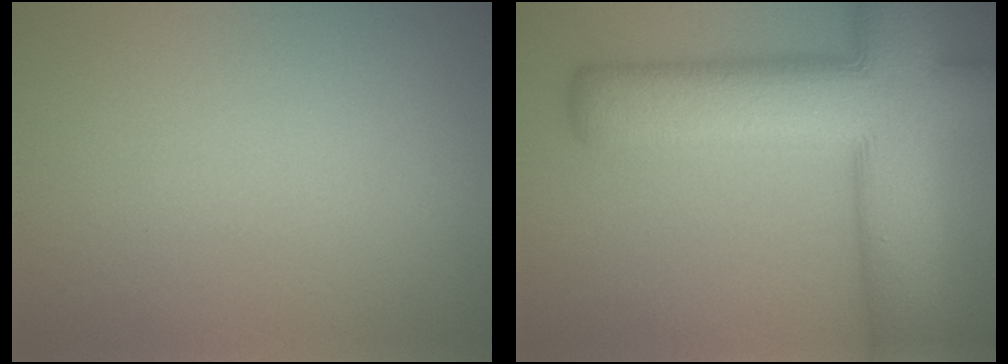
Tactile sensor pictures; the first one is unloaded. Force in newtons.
{"total": 14.6, "press": 14.6, "slide": 0.7}